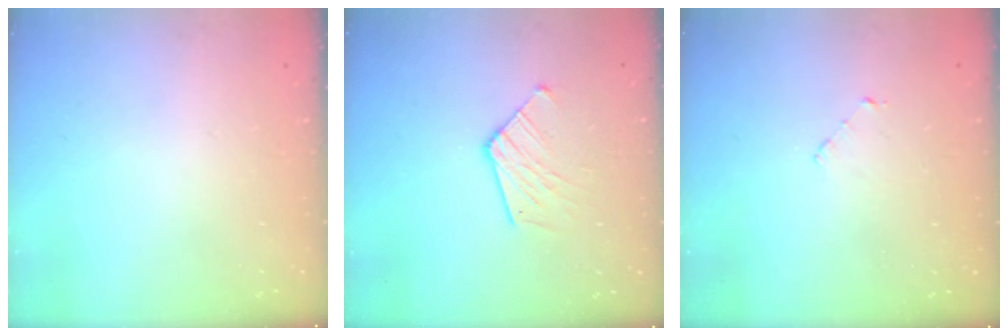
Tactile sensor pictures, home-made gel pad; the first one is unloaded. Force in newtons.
{"total": 9.7, "press": 9.7, "slide": 0.8}
{"total": 2.5, "press": 2.5, "slide": 0.2}